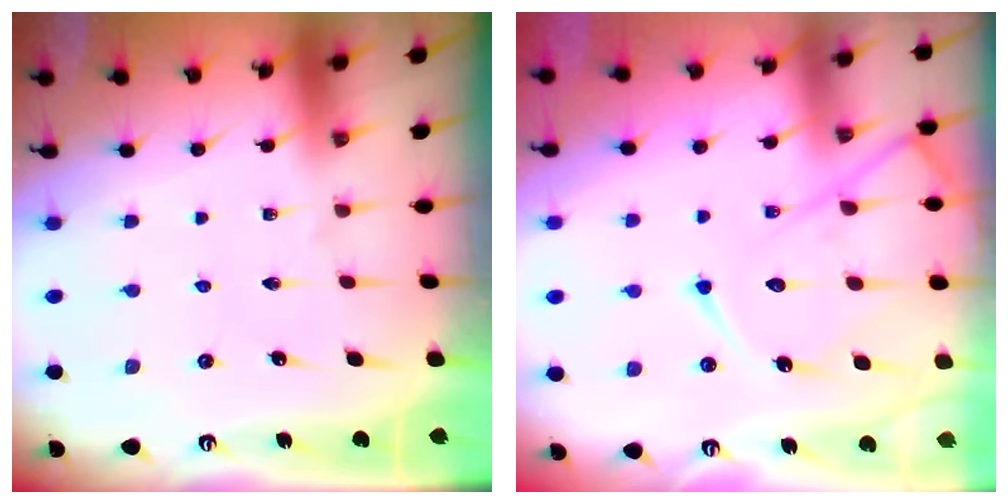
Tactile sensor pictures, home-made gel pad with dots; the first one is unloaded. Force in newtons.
{"total": 14.6, "press": 14.5, "slide": 1.5}